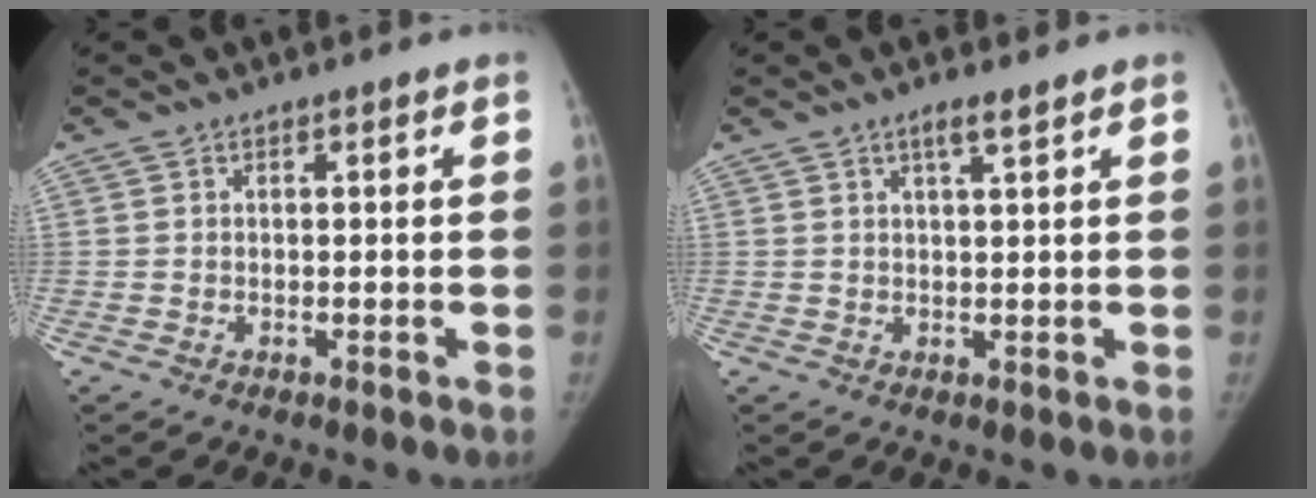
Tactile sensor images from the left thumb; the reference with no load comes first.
{"total": 2.2, "force": [1.5, 0.2, 1.6], "torque": [-0.027, -0.008, 0.027]}